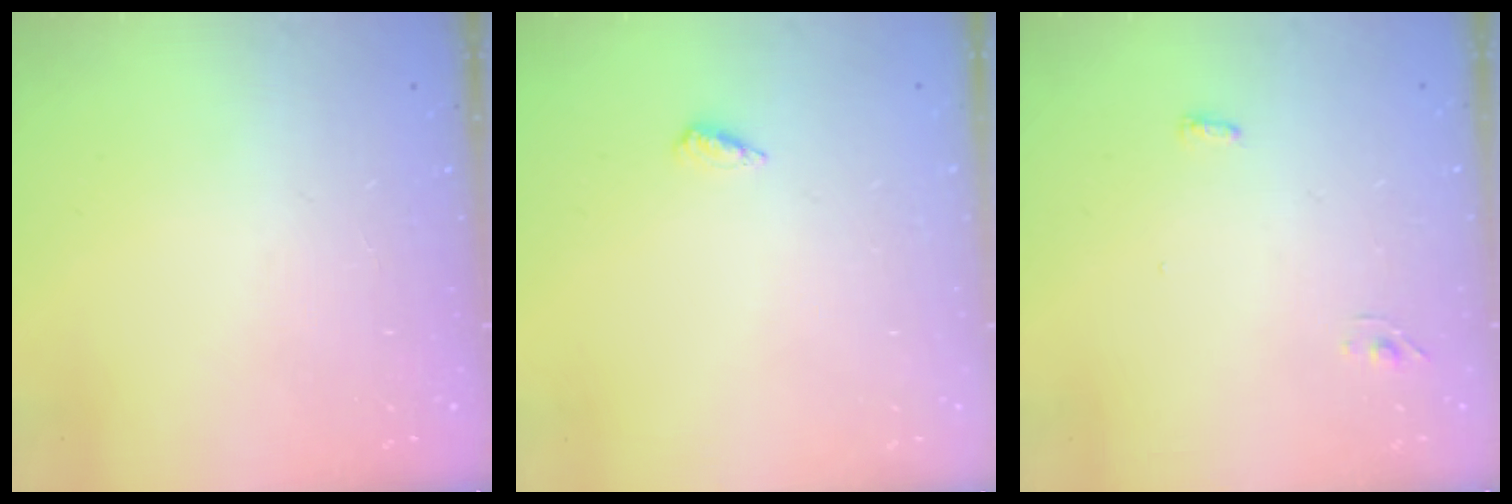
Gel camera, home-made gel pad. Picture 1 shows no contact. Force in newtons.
{"total": 2.6, "press": 2.2, "slide": 1.3}
{"total": 3.3, "press": 2.9, "slide": 1.7}